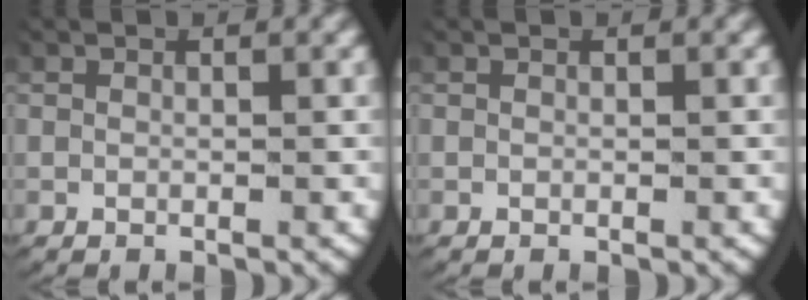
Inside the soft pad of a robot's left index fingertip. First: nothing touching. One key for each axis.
{"total": 0.0}